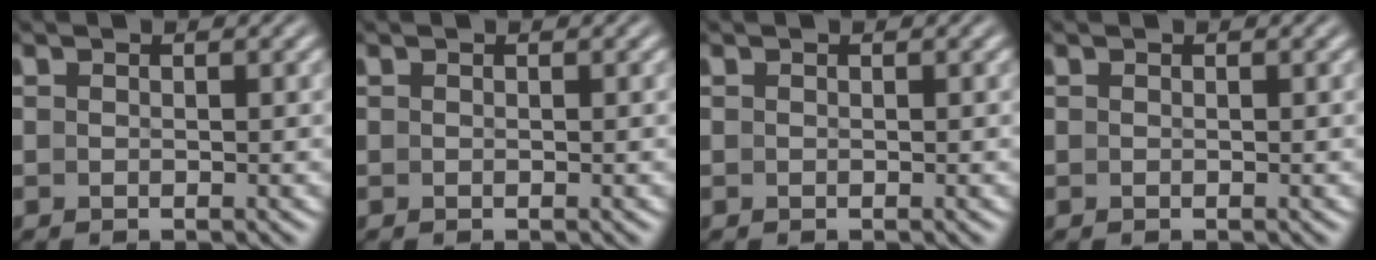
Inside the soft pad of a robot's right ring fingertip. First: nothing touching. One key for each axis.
{"total": 0.0}
{"total": 0.0}
{"total": 0.0}